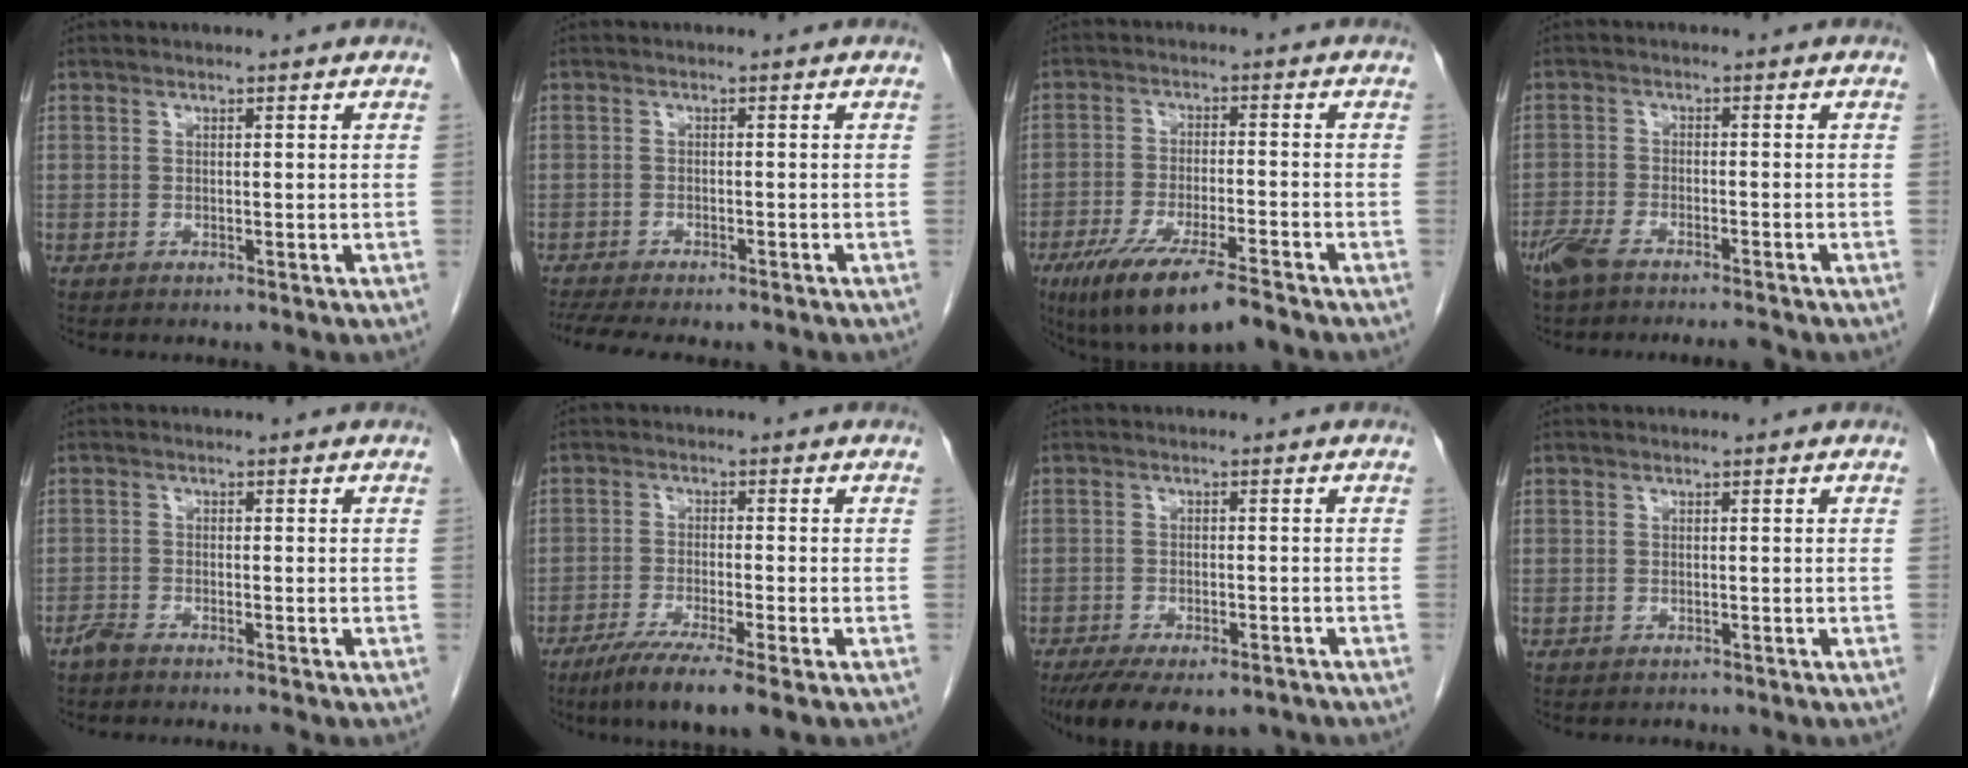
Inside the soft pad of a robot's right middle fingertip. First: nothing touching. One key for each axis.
{"total": 9.8, "fx": -8.4, "fy": 2.2, "fz": 4.6, "tx": -0.072, "ty": -0.005, "tz": -0.120}
{"total": 11.4, "fx": -7.8, "fy": 1.8, "fz": 8.1, "tx": -0.144, "ty": -0.025, "tz": -0.130}
{"total": 6.6, "fx": -5.6, "fy": 1.3, "fz": 3.2, "tx": -0.064, "ty": -0.008, "tz": -0.100}
{"total": 2.6, "fx": -2.4, "fy": 0.0, "fz": 1.0, "tx": -0.019, "ty": -0.004, "tz": -0.045}
{"total": 7.5, "fx": -5.0, "fy": -0.1, "fz": 5.6, "tx": -0.099, "ty": -0.020, "tz": -0.085}
{"total": 12.2, "fx": -9.1, "fy": 5.1, "fz": 6.3, "tx": -0.109, "ty": -0.009, "tz": -0.128}
{"total": 0.8, "fx": -0.5, "fy": 0.5, "fz": -0.2, "tx": -0.008, "ty": 0.001, "tz": -0.012}